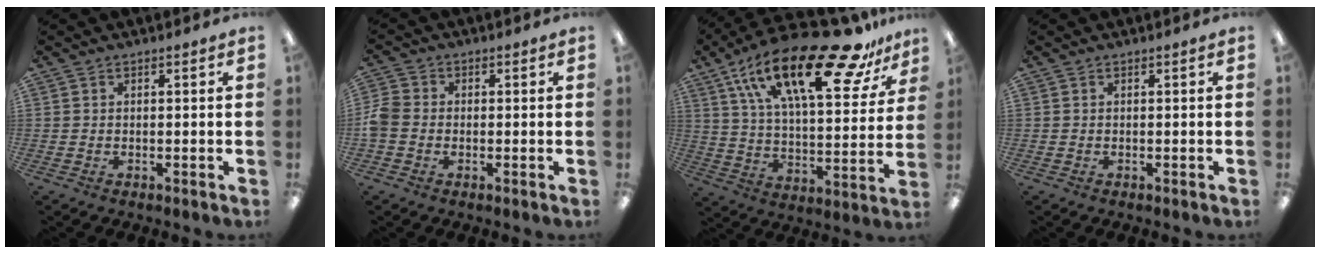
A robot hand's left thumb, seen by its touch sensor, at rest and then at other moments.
{"total": 4.7, "force": [-0.9, 3.8, 2.5], "torque": [-0.049, 0.012, -0.014]}
{"total": 29.7, "force": [17.7, 11.1, 21.1], "torque": [-0.344, -0.091, 0.292]}
{"total": 0.0}